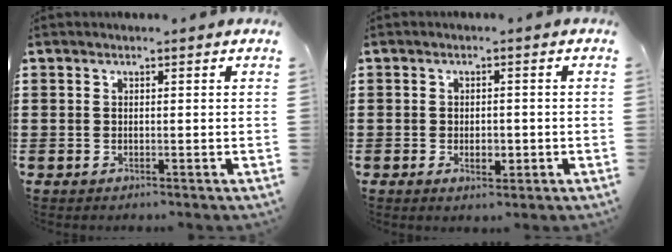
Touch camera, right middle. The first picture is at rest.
{"total": 2.8, "force": [-0.7, 1.4, 2.3], "torque": [-0.036, -0.003, -0.014]}